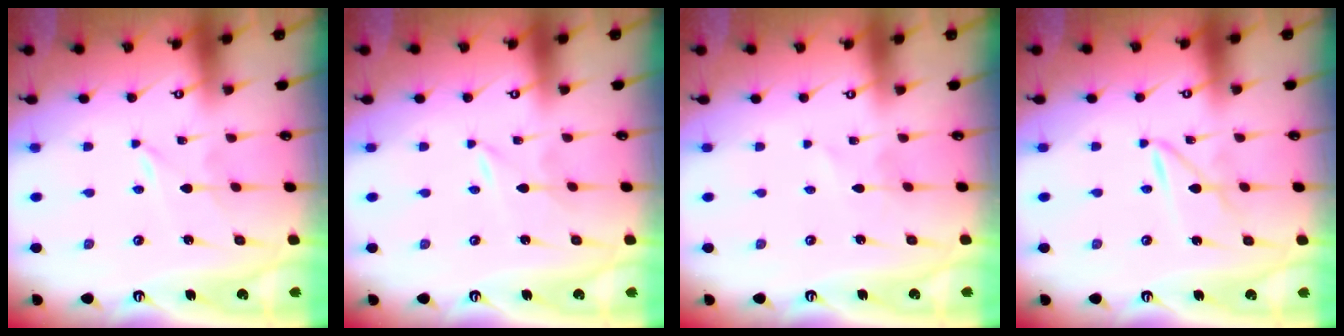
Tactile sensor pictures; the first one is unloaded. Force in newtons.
{"total": 0.0}
{"total": 0.7, "press": 0.7, "slide": 0.0}
{"total": 2.5, "press": 2.5, "slide": 0.3}